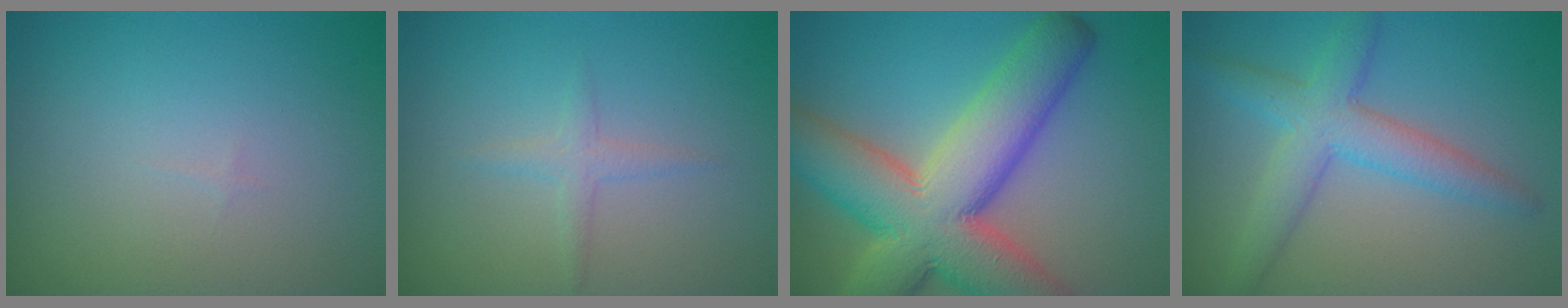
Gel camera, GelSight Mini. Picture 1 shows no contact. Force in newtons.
{"total": 1.3, "press": 1.3, "slide": 0.0}
{"total": 13.1, "press": 13.0, "slide": 0.8}
{"total": 4.8, "press": 4.8, "slide": 0.1}